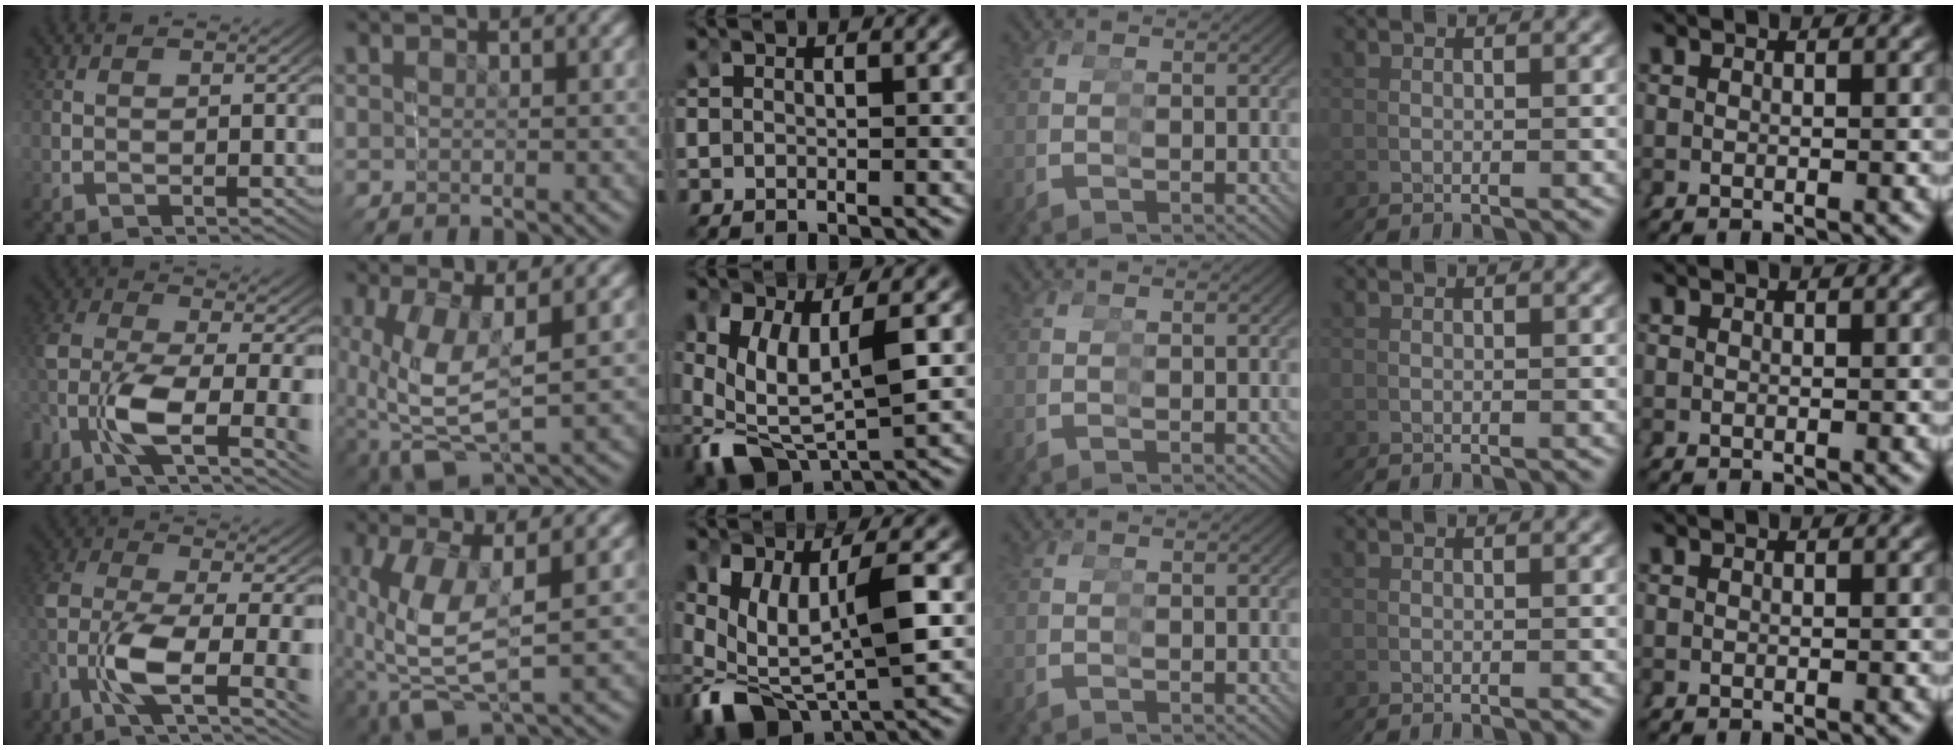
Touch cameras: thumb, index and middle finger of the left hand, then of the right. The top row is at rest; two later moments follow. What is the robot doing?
{"motion": "grasp_and_lifting", "object": "stress ball aka squeeze ball"}